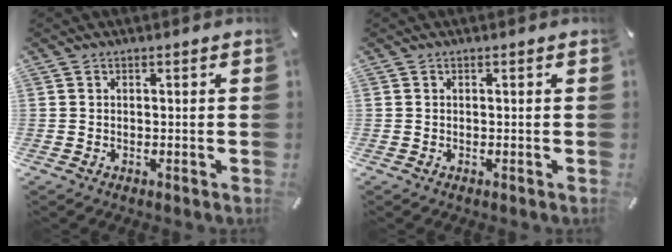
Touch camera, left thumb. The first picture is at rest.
{"total": 0.0}